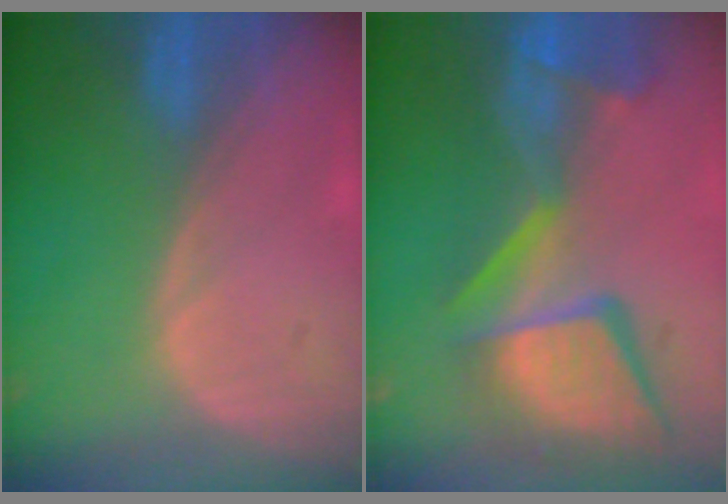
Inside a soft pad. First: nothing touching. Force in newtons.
{"total": 13.9, "press": 11.3, "slide": 8.1}